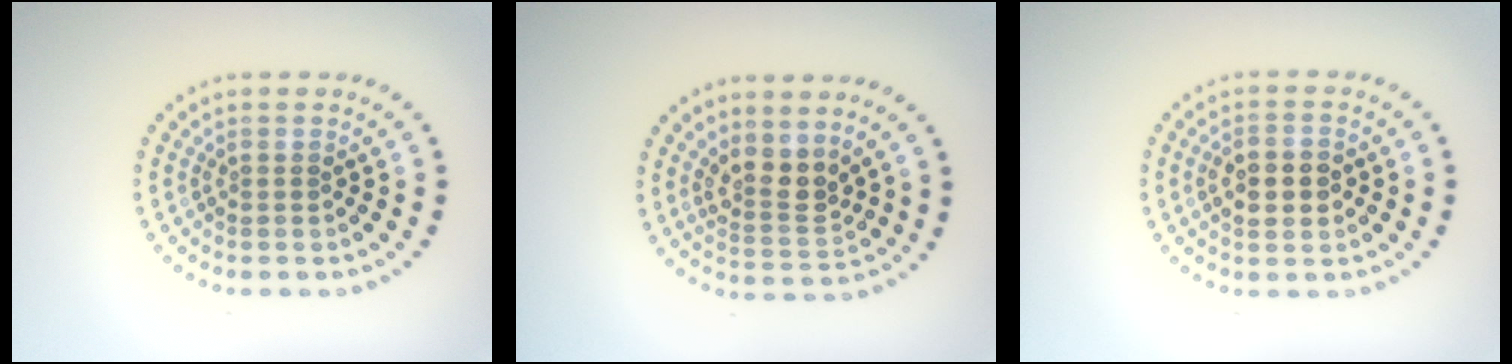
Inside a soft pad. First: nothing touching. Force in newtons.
{"total": 2.7, "press": 2.3, "slide": 1.5}
{"total": 3.9, "press": 3.9, "slide": 0.2}